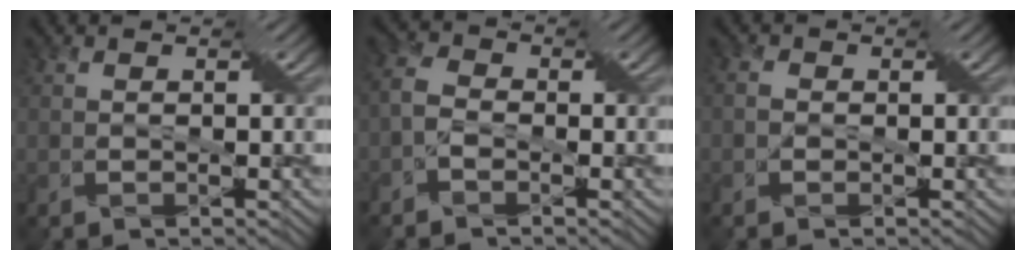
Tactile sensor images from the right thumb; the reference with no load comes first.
{"total": 2.8, "force": [-1.6, 1.8, 1.5], "torque": [-0.045, 0.003, -0.044]}
{"total": 1.7, "force": [-0.2, 1.5, 0.7], "torque": [-0.003, 0.008, -0.018]}